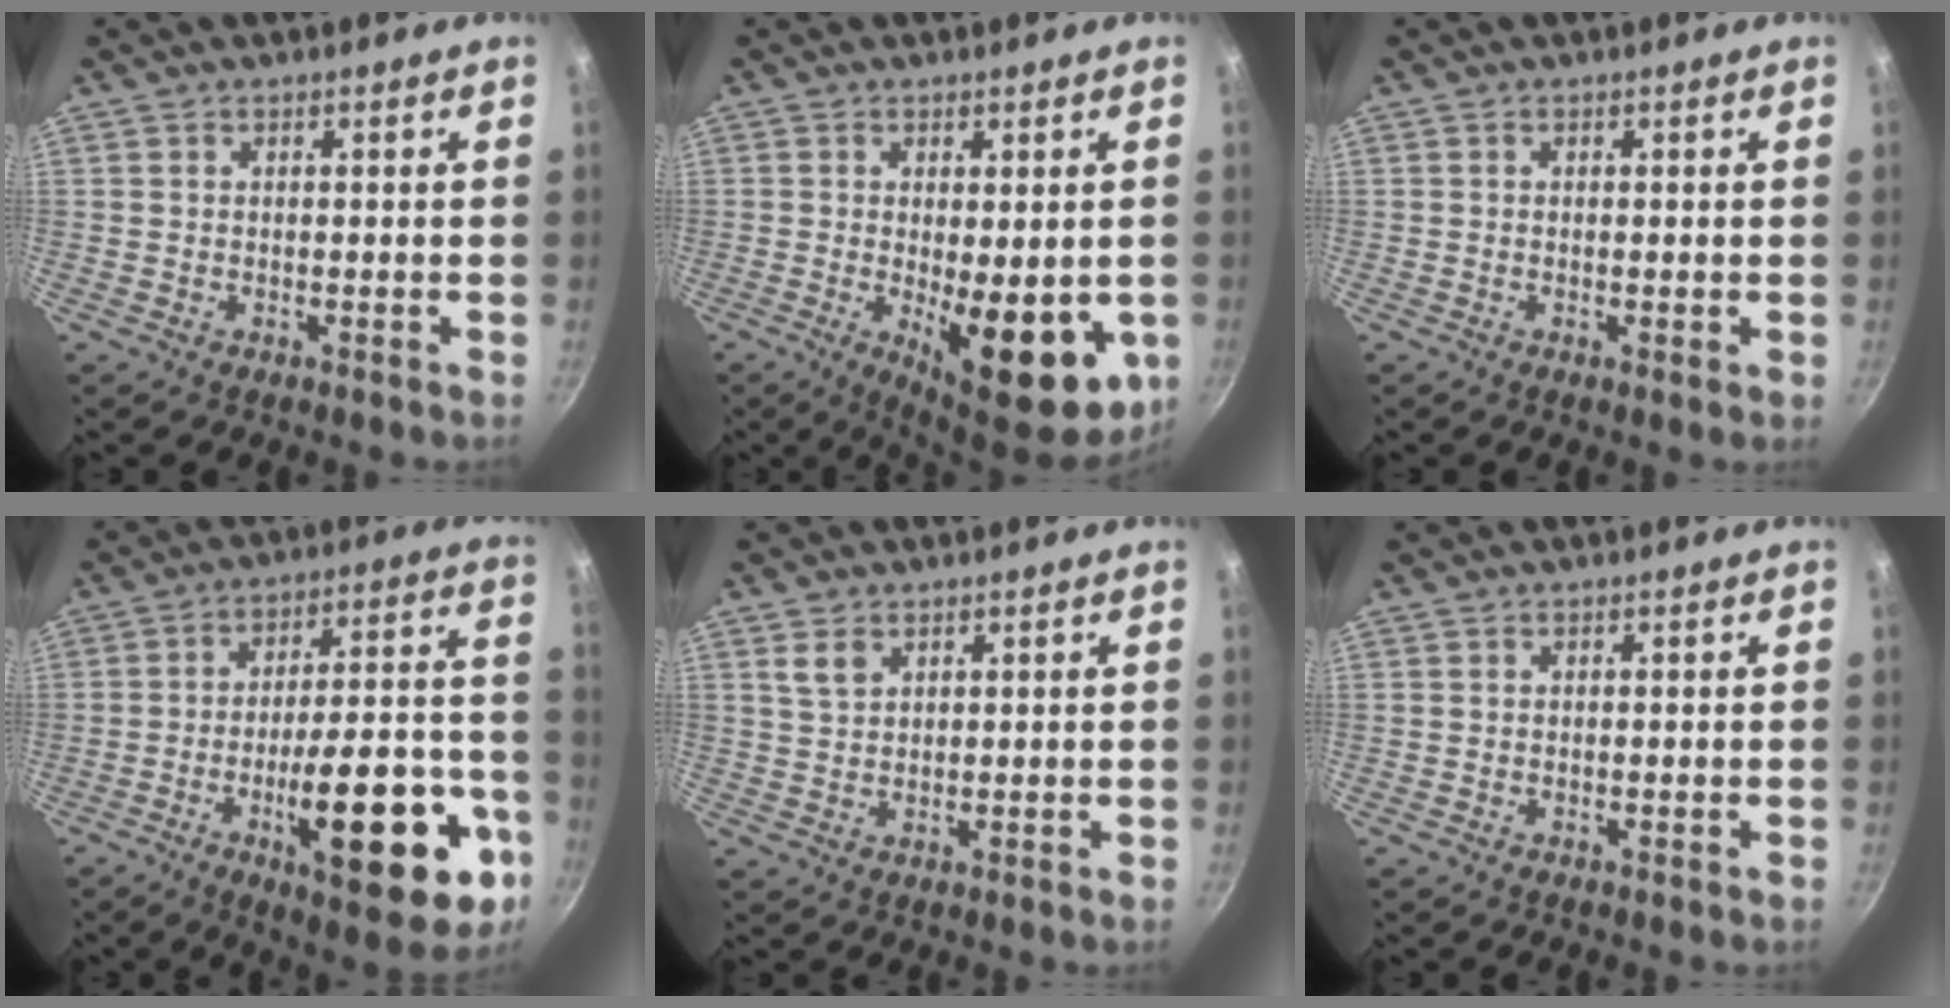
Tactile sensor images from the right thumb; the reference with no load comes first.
{"total": 14.6, "force": [-2.9, 5.7, 13.1], "torque": [-0.154, -0.013, -0.023]}
{"total": 0.8, "force": [-0.1, 0.1, 0.8], "torque": [-0.013, -0.002, -0.003]}
{"total": 23.6, "force": [-9.2, 8.4, 20.1], "torque": [-0.242, 0.040, -0.125]}
{"total": 3.4, "force": [1.8, 2.2, 1.9], "torque": [-0.026, -0.004, 0.037]}
{"total": 0.0}